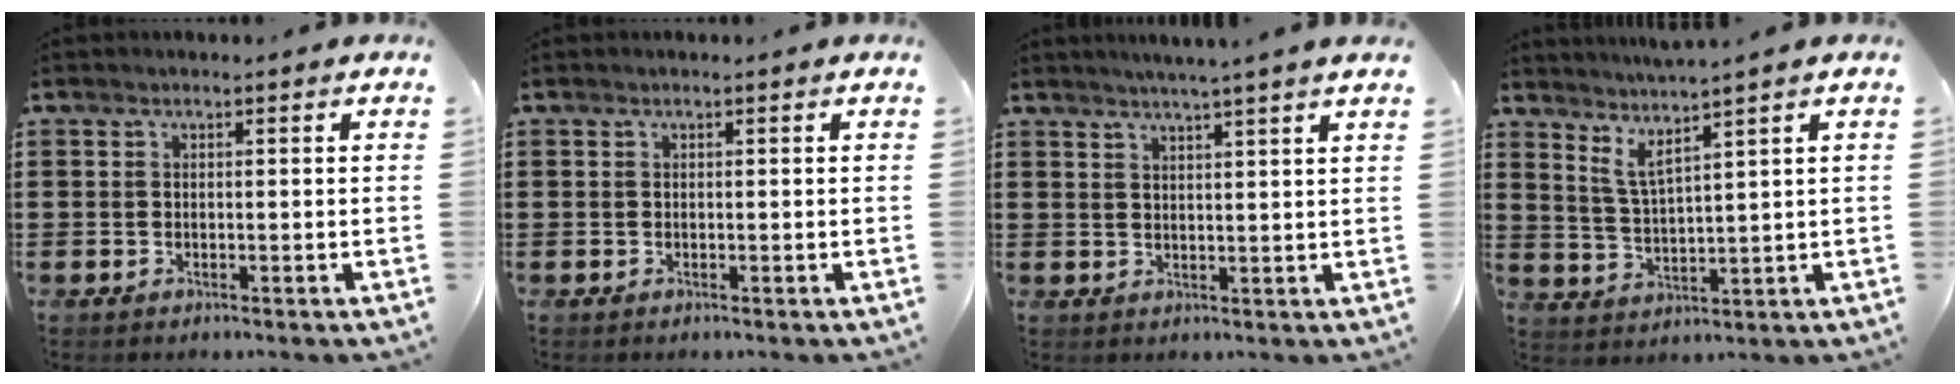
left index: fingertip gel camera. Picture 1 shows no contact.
{"total": 0.0}
{"total": 2.8, "force": [2.4, -1.0, 0.9], "torque": [-0.022, -0.008, 0.042]}
{"total": 3.8, "force": [2.8, -0.1, 2.5], "torque": [-0.059, -0.016, 0.045]}